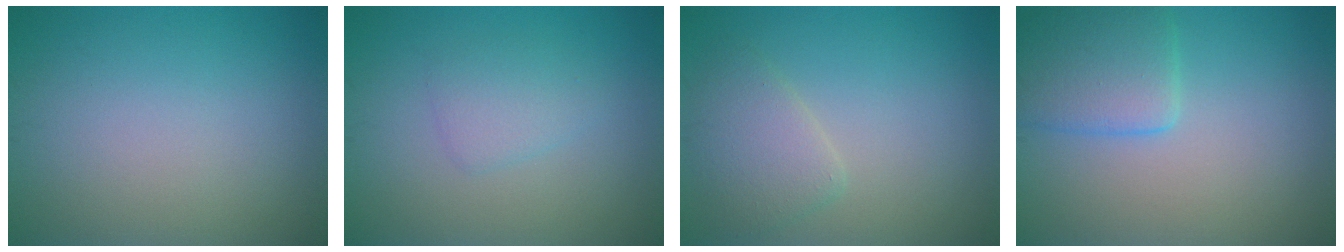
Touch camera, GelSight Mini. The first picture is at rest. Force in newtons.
{"total": 1.9, "press": 1.9, "slide": 0.0}
{"total": 2.9, "press": 2.9, "slide": 0.2}
{"total": 4.1, "press": 4.1, "slide": 0.2}